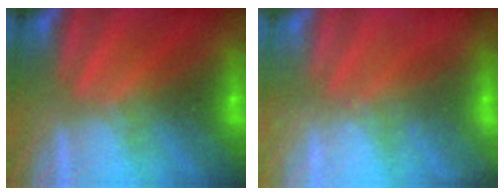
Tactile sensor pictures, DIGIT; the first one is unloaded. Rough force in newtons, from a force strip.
{"total": 2.4}